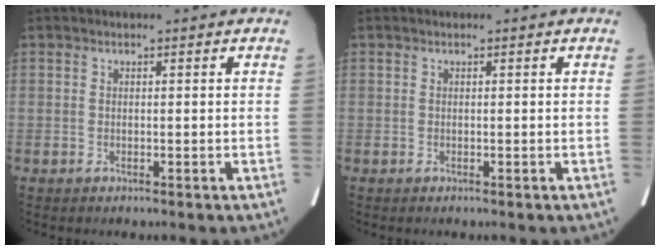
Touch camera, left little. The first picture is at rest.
{"total": 0.0}